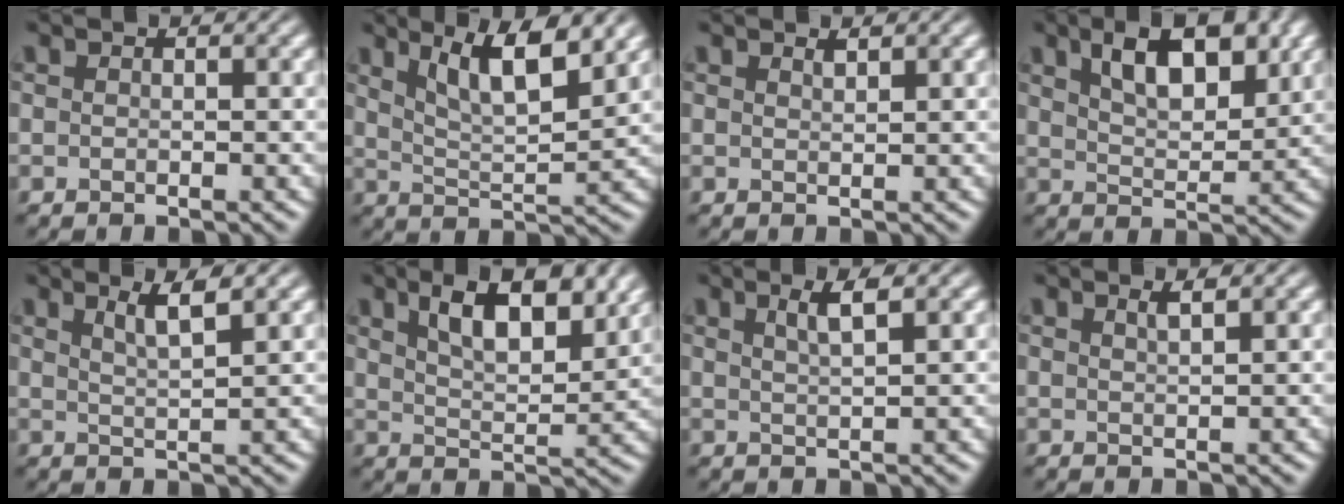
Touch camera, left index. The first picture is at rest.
{"total": 6.5, "force": [4.0, 1.7, 4.9], "torque": [-0.078, 0.003, 0.067]}
{"total": 0.7, "force": [0.7, 0.1, 0.3], "torque": [-0.003, -0.002, 0.013]}
{"total": 6.2, "force": [3.2, 2.7, 4.6], "torque": [-0.078, 0.002, 0.050]}
{"total": 2.8, "force": [1.7, 0.6, 2.2], "torque": [-0.026, 0.002, 0.027]}
{"total": 7.0, "force": [4.1, 2.6, 5.0], "torque": [-0.083, 0.001, 0.069]}
{"total": 2.5, "force": [1.3, 0.6, 2.1], "torque": [-0.027, 0.004, 0.019]}
{"total": 1.3, "force": [0.8, 0.4, 0.9], "torque": [-0.008, 0.004, 0.011]}